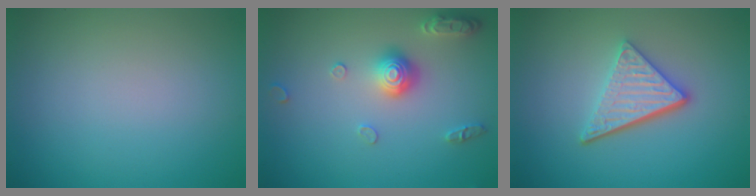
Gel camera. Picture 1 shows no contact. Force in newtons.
{"total": 3.0, "press": 2.9, "slide": 0.7}
{"total": 4.2, "press": 3.2, "slide": 2.7}